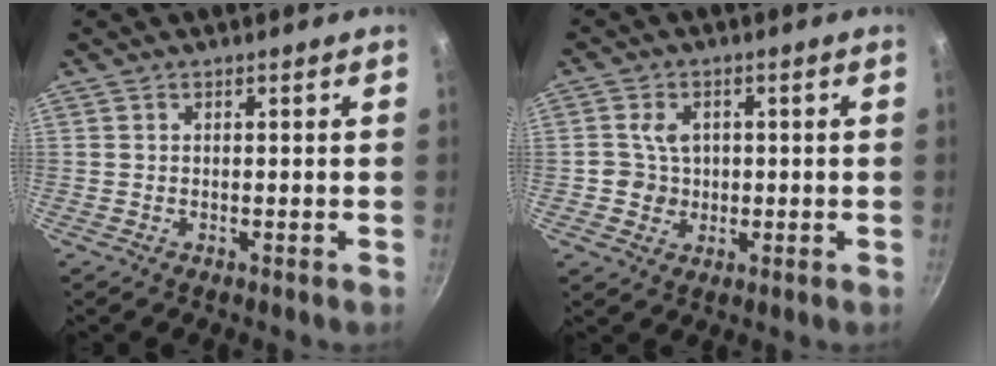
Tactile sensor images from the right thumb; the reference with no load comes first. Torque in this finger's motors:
{"motor_torque": [0.87, 0.21, -0.06, 0.10, 0.14]}